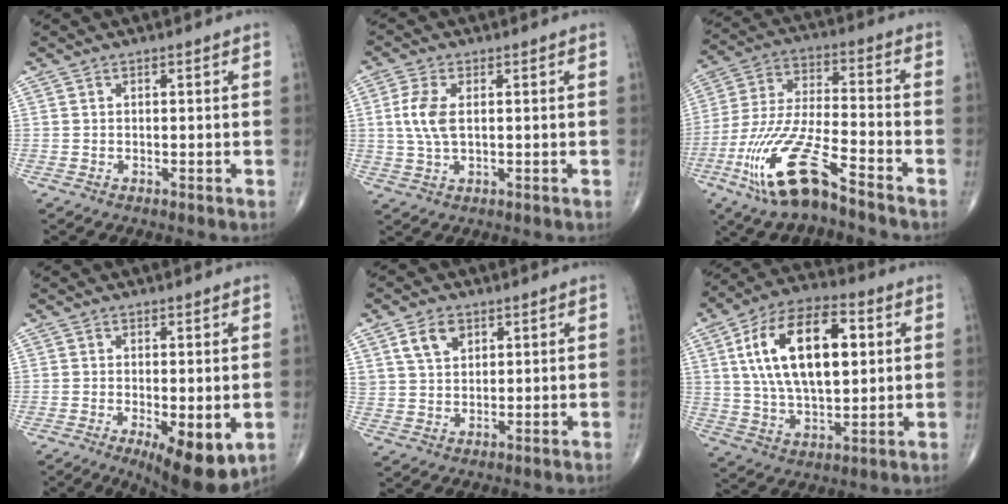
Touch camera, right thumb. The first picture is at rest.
{"total": 6.0, "force": [0.9, 3.0, 5.1], "torque": [-0.120, 0.002, 0.018]}
{"total": 17.1, "force": [-10.2, 4.0, 13.1], "torque": [-0.286, 0.041, -0.195]}
{"total": 10.4, "force": [-3.3, 3.9, 9.0], "torque": [-0.127, -0.021, -0.042]}
{"total": 5.8, "force": [2.9, 3.8, 3.2], "torque": [-0.044, -0.012, 0.056]}
{"total": 21.1, "force": [4.9, 10.8, 17.5], "torque": [-0.287, 0.004, 0.081]}